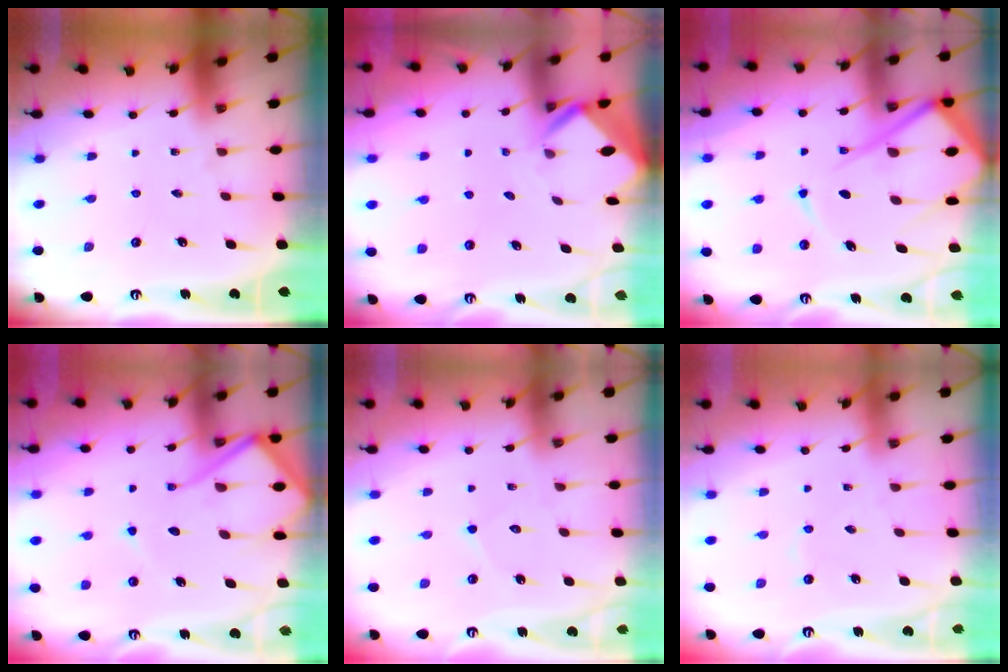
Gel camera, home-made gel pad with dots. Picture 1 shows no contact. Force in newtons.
{"total": 2.7, "press": 2.7, "slide": 0.2}
{"total": 17.1, "press": 17.0, "slide": 1.8}
{"total": 14.6, "press": 14.5, "slide": 1.4}
{"total": 4.8, "press": 4.8, "slide": 0.3}
{"total": 2.6, "press": 2.5, "slide": 0.5}